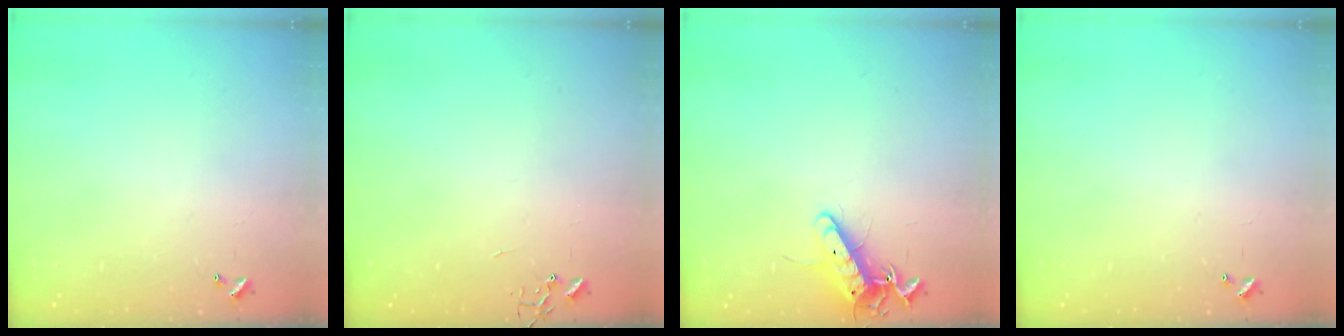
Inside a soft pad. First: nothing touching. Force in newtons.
{"total": 0.0}
{"total": 12.2, "press": 12.2, "slide": 0.9}
{"total": 0.0}